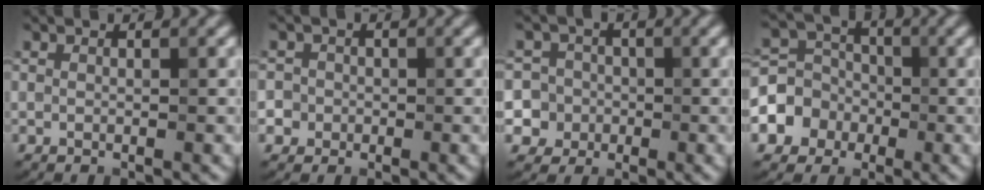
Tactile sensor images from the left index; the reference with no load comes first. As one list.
[{"total": 4.2, "force": [-1.4, 3.9, 0.7], "torque": [0.005, 0.019, -0.055]}, {"total": 8.5, "force": [-2.0, 8.1, 1.8], "torque": [-0.048, 0.012, -0.061]}, {"total": 3.7, "force": [-1.3, 3.3, 1.1], "torque": [-0.021, 0.015, -0.038]}]